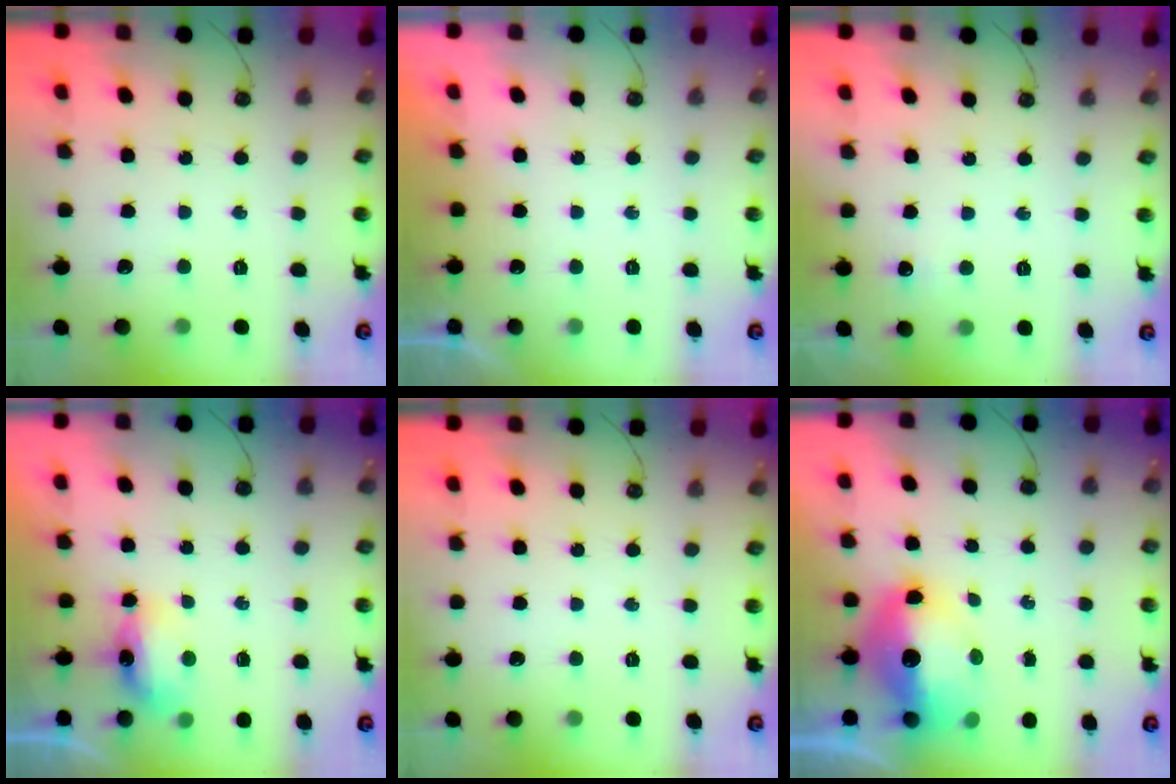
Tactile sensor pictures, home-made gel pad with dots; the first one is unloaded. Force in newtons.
{"total": 0.0}
{"total": 3.6, "press": 3.6, "slide": 0.5}
{"total": 10.9, "press": 6.9, "slide": 8.4}
{"total": 0.0}
{"total": 12.3, "press": 12.2, "slide": 1.3}